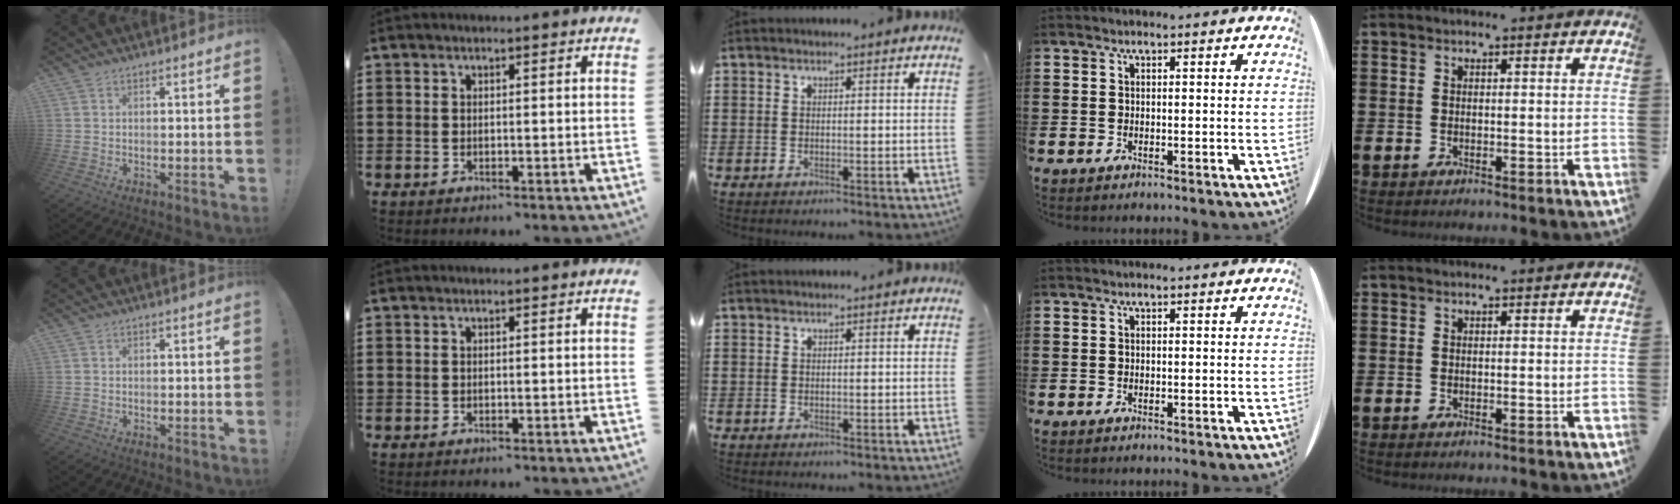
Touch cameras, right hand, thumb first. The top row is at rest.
{}